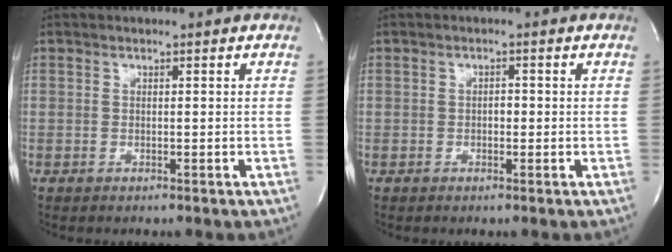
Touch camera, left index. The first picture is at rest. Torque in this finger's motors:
{"motor_torque": [-0.14, 0.04, -0.05, 0.00]}